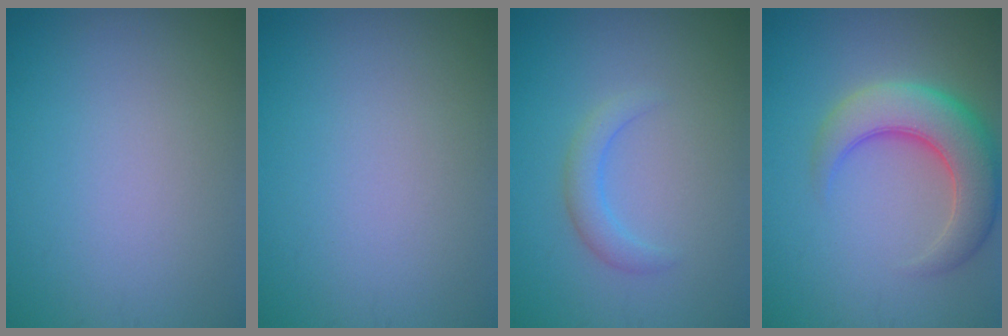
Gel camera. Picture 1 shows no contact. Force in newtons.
{"total": 0.0}
{"total": 2.1, "press": 2.0, "slide": 0.3}
{"total": 7.0, "press": 7.0, "slide": 0.5}